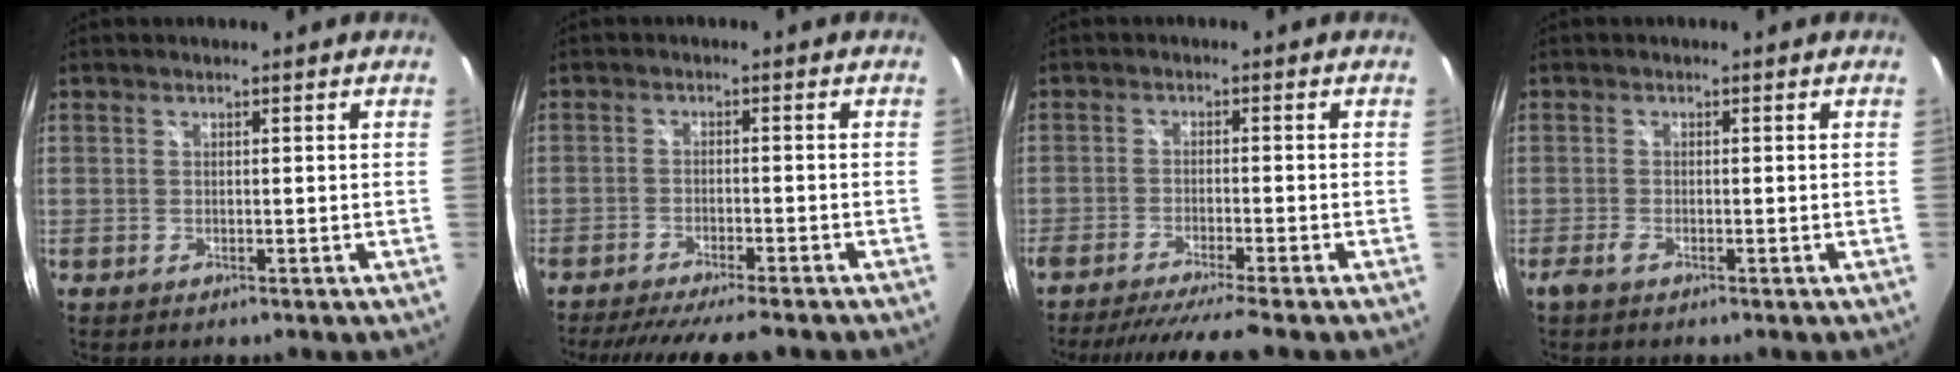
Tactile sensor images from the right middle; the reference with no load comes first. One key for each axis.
{"total": 10.9, "fx": -9.6, "fy": 0.8, "fz": 5.1, "tx": -0.107, "ty": -0.023, "tz": -0.144}
{"total": 9.4, "fx": -8.2, "fy": -1.4, "fz": 4.2, "tx": -0.086, "ty": -0.022, "tz": -0.130}
{"total": 1.6, "fx": -1.2, "fy": 0.3, "fz": 1.1, "tx": -0.025, "ty": -0.004, "tz": -0.024}